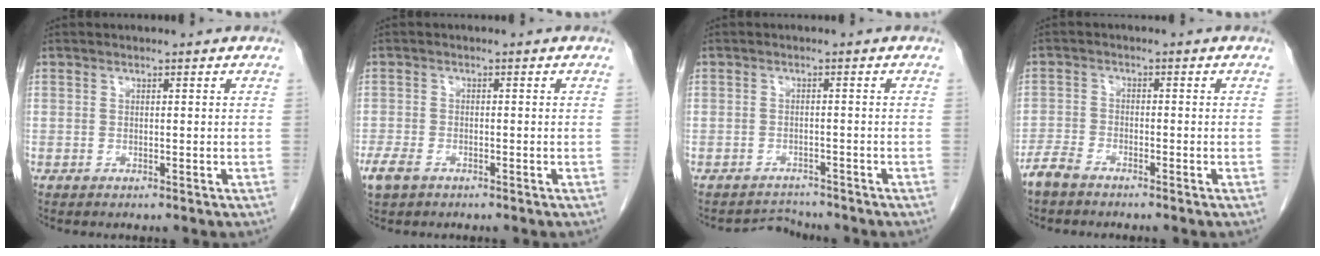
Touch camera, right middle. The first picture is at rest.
{"total": 3.6, "force": [-2.3, 1.9, 2.0], "torque": [-0.046, -0.004, -0.039]}
{"total": 2.6, "force": [-2.3, 0.2, -1.2], "torque": [0.020, -0.006, -0.036]}
{"total": 3.2, "force": [-2.8, 0.9, 1.2], "torque": [-0.028, -0.002, -0.054]}